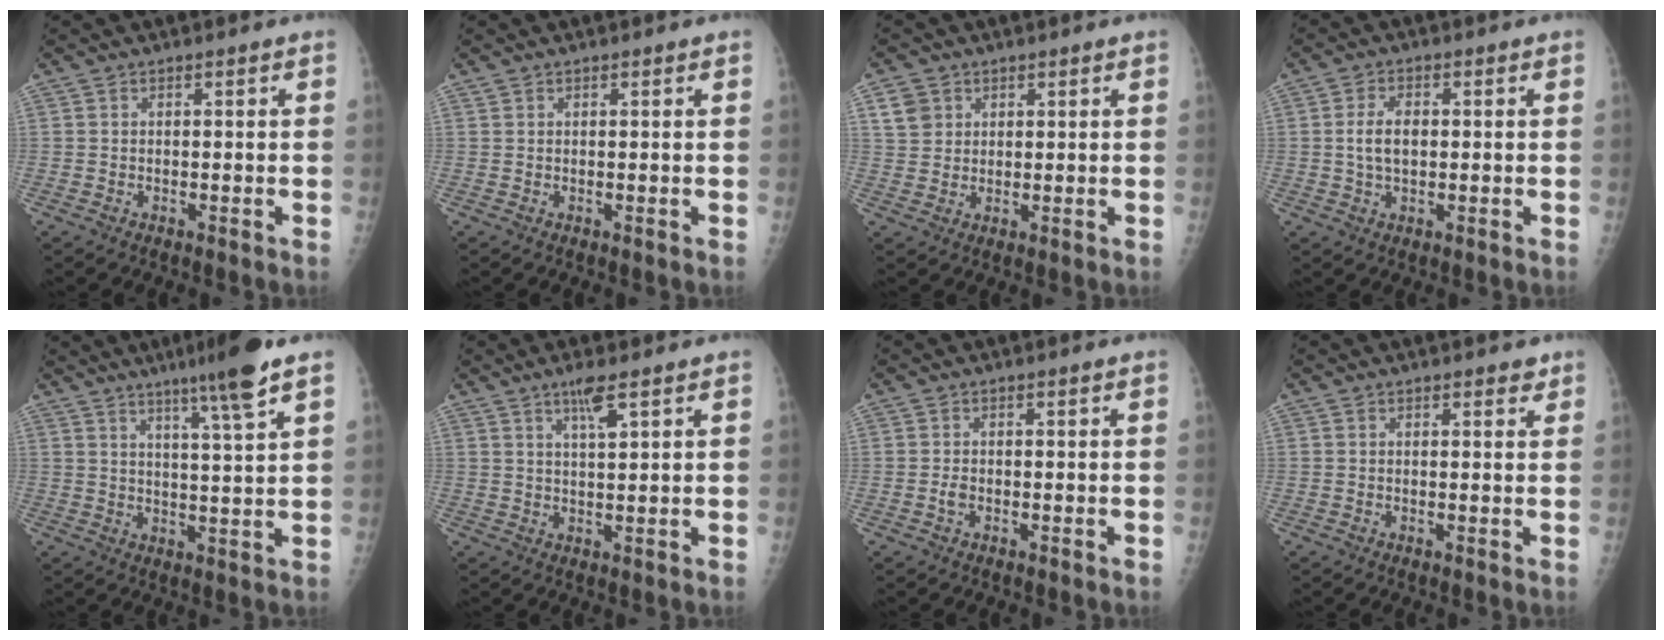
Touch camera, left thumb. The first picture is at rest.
{"total": 0.6, "force": [0.5, 0.2, 0.3], "torque": [-0.006, -0.001, 0.009]}
{"total": 4.5, "force": [2.2, 3.6, 1.4], "torque": [-0.010, -0.008, 0.043]}
{"total": 4.9, "force": [0.2, 2.9, 3.9], "torque": [-0.075, 0.005, 0.004]}
{"total": 9.1, "force": [5.8, -0.6, 7.0], "torque": [-0.109, -0.027, 0.091]}
{"total": 4.1, "force": [2.5, 0.4, 3.3], "torque": [-0.062, -0.011, 0.048]}
{"total": 1.1, "force": [-0.4, 0.6, 0.8], "torque": [-0.017, 0.005, -0.007]}
{"total": 2.0, "force": [1.5, 0.8, 1.1], "torque": [-0.004, -0.006, 0.015]}